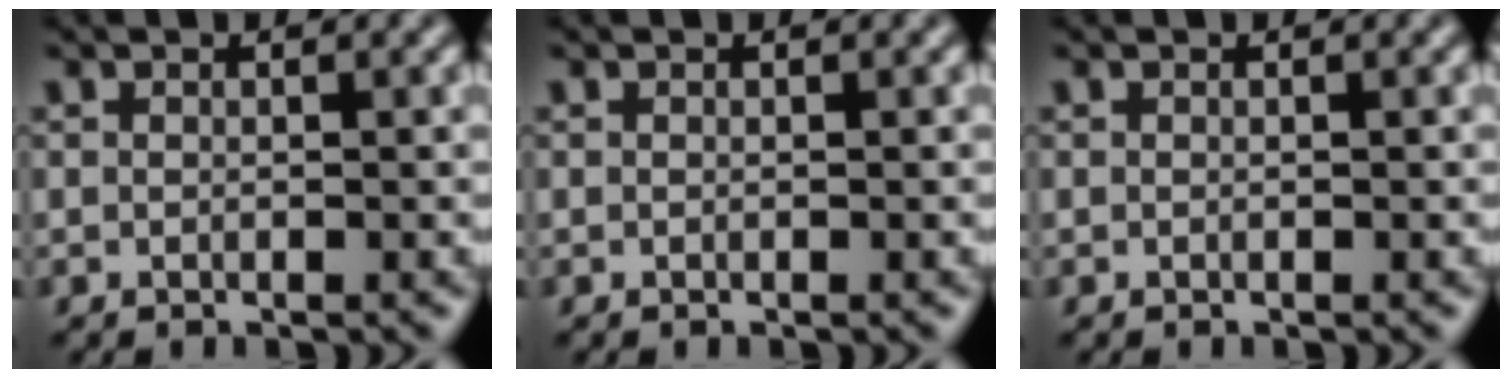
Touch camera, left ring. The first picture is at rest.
{"total": 0.0}
{"total": 0.0}